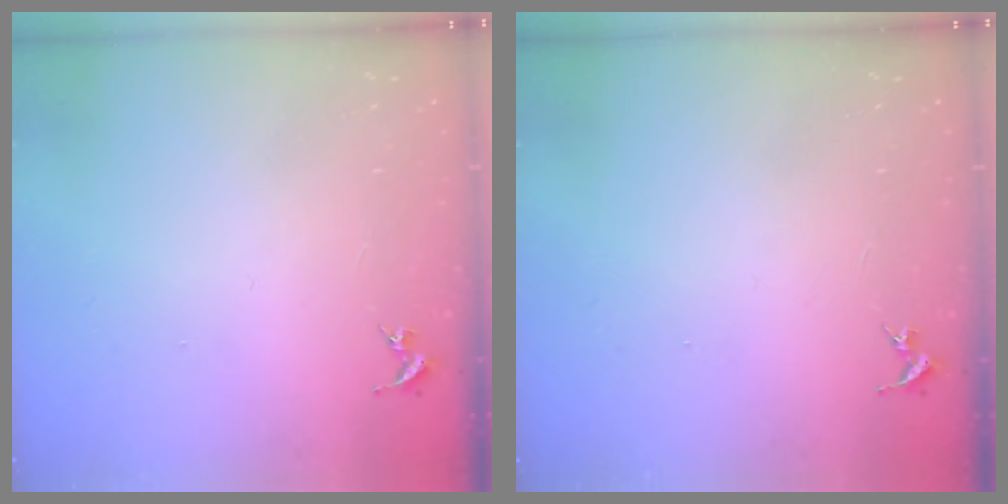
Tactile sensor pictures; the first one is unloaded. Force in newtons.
{"total": 0.0}